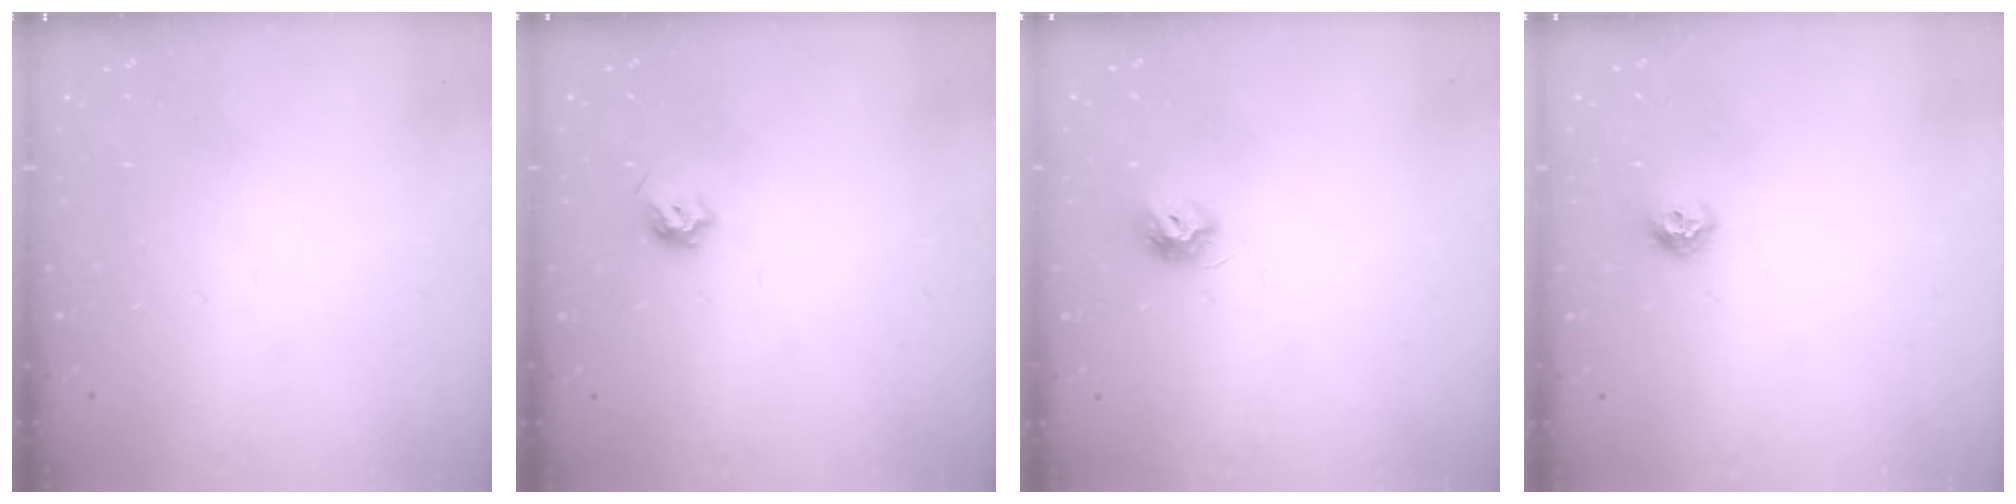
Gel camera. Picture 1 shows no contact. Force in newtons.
{"total": 5.2, "press": 5.1, "slide": 1.0}
{"total": 7.4, "press": 7.4, "slide": 0.2}
{"total": 6.5, "press": 6.5, "slide": 0.7}